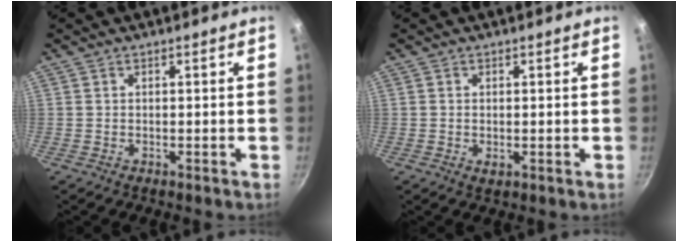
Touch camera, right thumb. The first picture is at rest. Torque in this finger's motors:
{"motor_torque": [-0.37, 0.12, 0.24, -0.01, 0.00]}